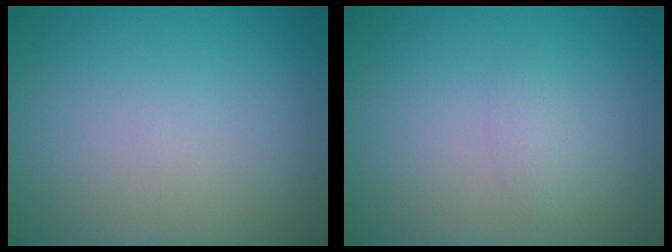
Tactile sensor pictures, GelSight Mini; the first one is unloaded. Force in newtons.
{"total": 1.1, "press": 1.1, "slide": 0.1}